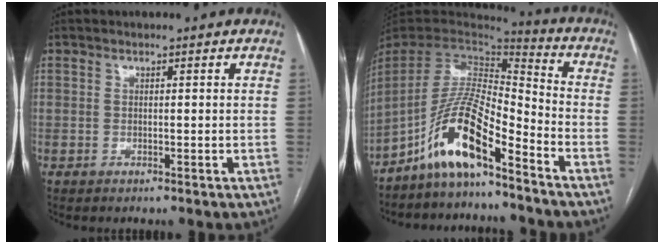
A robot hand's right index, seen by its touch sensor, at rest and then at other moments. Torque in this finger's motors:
{"motor_torque": [1.36, -0.78, 1.05, 0.21]}